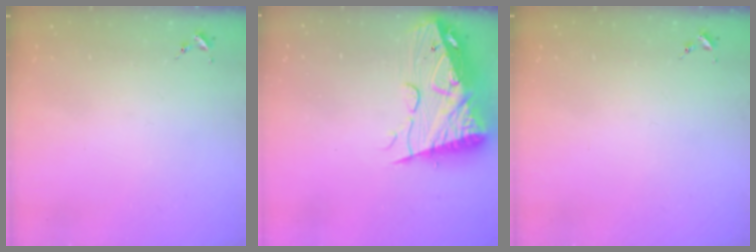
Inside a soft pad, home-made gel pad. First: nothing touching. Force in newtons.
{"total": 18.4, "press": 18.3, "slide": 1.5}
{"total": 0.0}